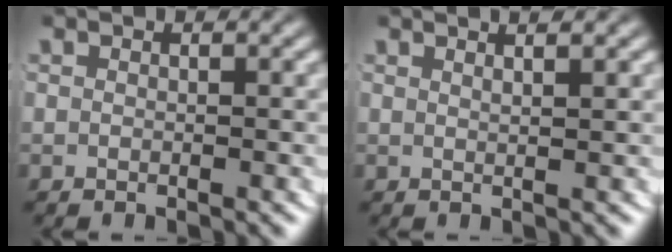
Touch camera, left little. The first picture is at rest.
{"total": 2.3, "force": [1.7, -0.1, 1.6], "torque": [-0.021, 0.000, 0.030]}